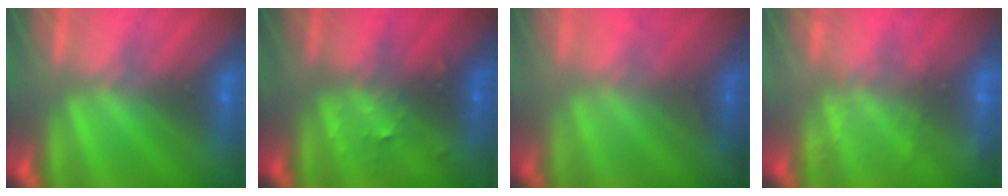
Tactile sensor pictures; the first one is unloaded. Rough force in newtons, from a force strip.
{"total": 2.9}
{"total": 1.1}
{"total": 2.3}